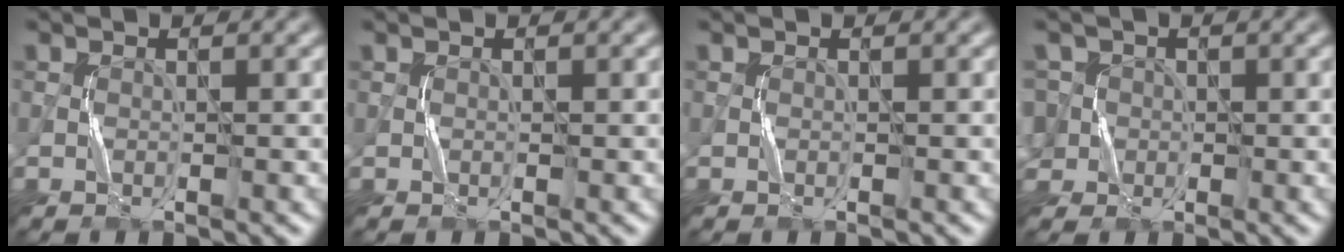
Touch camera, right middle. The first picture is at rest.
{"total": 0.0}
{"total": 0.0}
{"total": 4.8, "force": [0.3, 4.5, 1.6], "torque": [-0.040, 0.030, -0.016]}